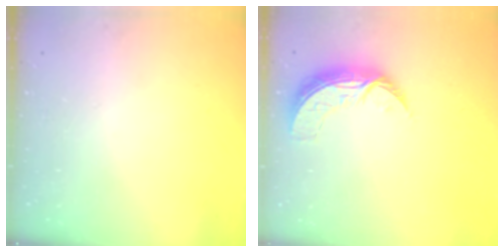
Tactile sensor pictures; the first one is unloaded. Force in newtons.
{"total": 7.8, "press": 7.8, "slide": 0.7}